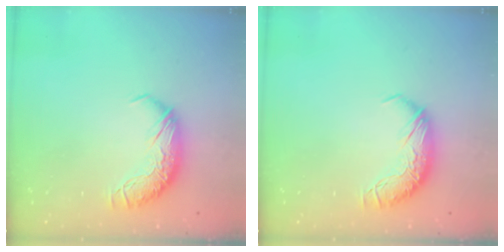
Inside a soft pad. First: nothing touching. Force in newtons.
{"total": 0.0}